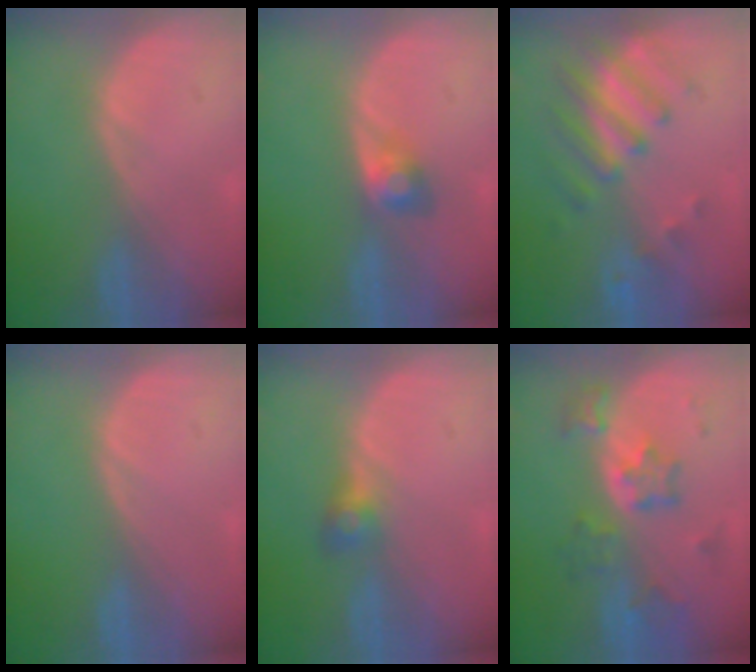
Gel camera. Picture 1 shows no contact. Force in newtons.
{"total": 2.7, "press": 2.7, "slide": 0.1}
{"total": 7.9, "press": 6.9, "slide": 3.9}
{"total": 0.0}
{"total": 2.7, "press": 2.6, "slide": 0.8}
{"total": 6.8, "press": 6.6, "slide": 1.5}